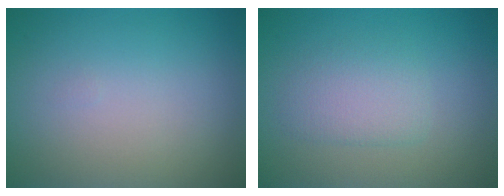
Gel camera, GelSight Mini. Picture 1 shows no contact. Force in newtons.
{"total": 2.4, "press": 2.4, "slide": 0.4}